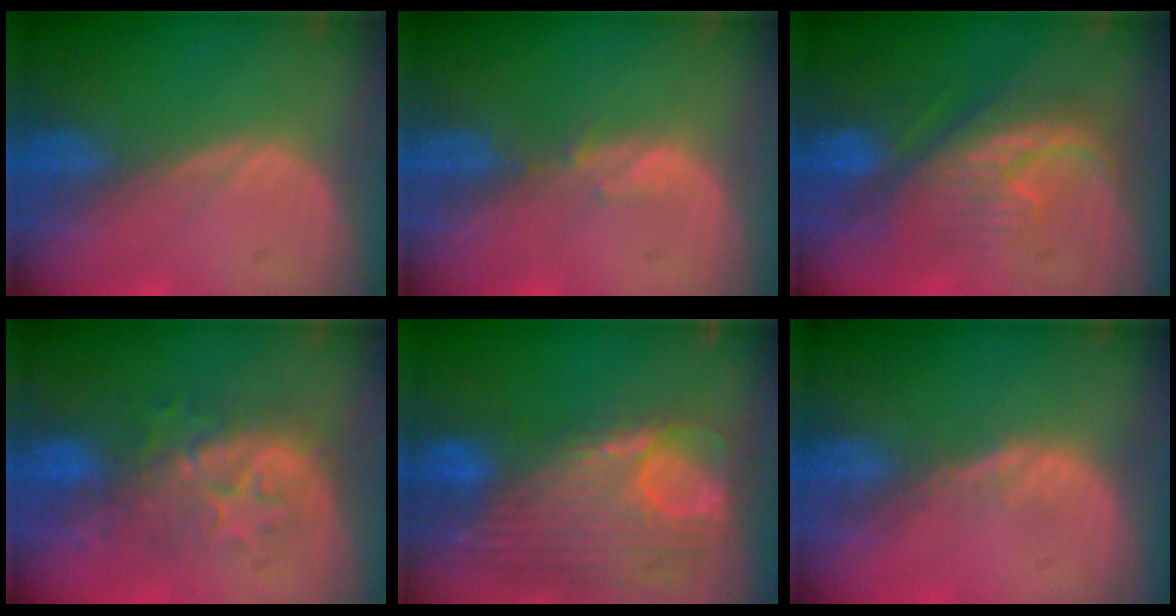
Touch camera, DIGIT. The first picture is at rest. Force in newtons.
{"total": 1.1, "press": 1.1, "slide": 0.2}
{"total": 7.9, "press": 7.9, "slide": 1.1}
{"total": 8.1, "press": 8.1, "slide": 0.8}
{"total": 12.6, "press": 10.7, "slide": 6.6}
{"total": 1.5, "press": 1.2, "slide": 0.9}